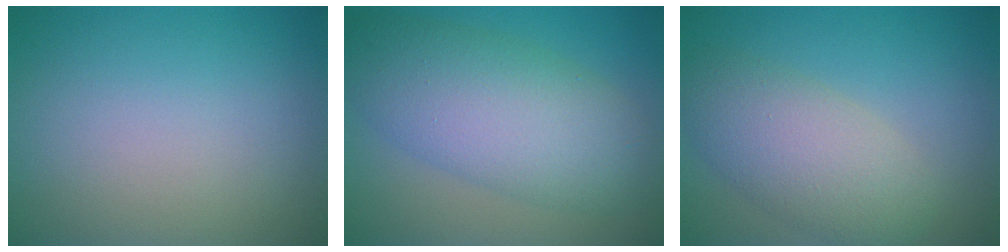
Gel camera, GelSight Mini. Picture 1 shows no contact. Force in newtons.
{"total": 8.4, "press": 8.4, "slide": 0.4}
{"total": 5.6, "press": 5.6, "slide": 0.1}